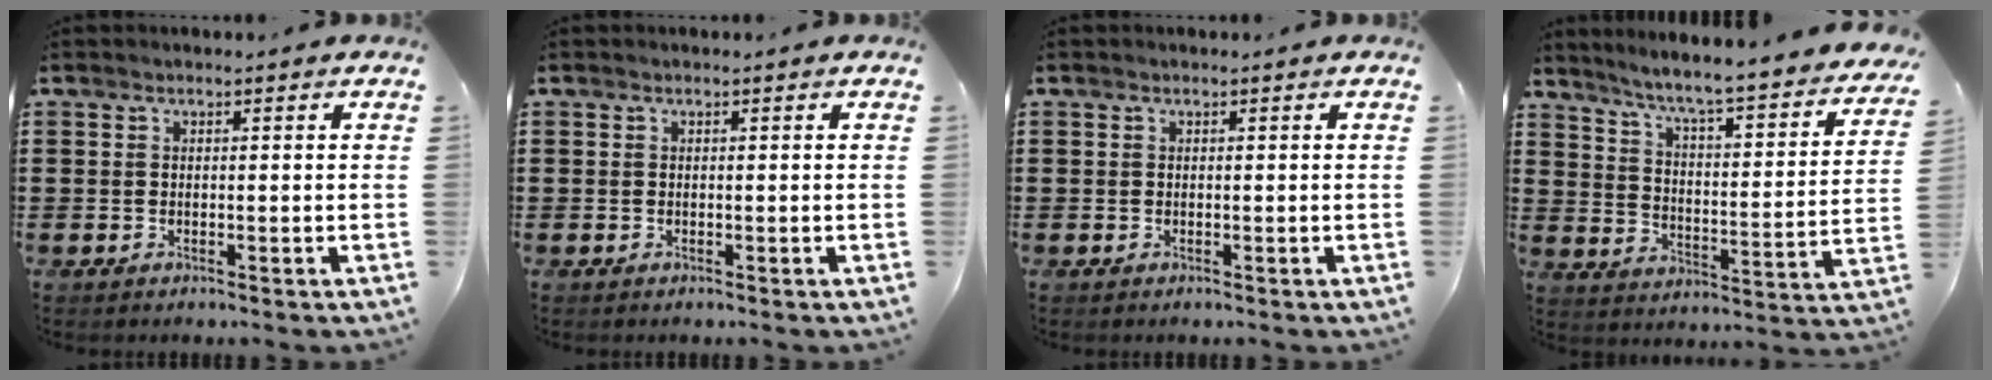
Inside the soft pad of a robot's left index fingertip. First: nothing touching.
{"total": 0.0}
{"total": 0.0}
{"total": 4.8, "force": [4.1, -0.8, 2.3], "torque": [-0.065, -0.048, 0.055]}